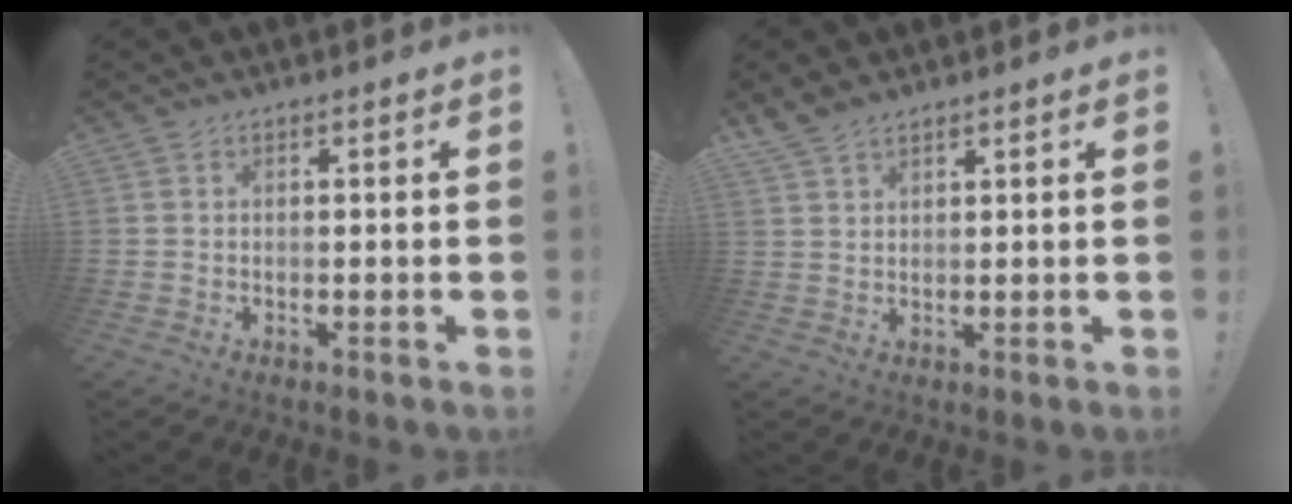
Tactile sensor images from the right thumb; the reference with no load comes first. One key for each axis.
{"total": 4.2, "fx": 3.6, "fy": 1.2, "fz": 1.6, "tx": -0.029, "ty": -0.018, "tz": 0.070}